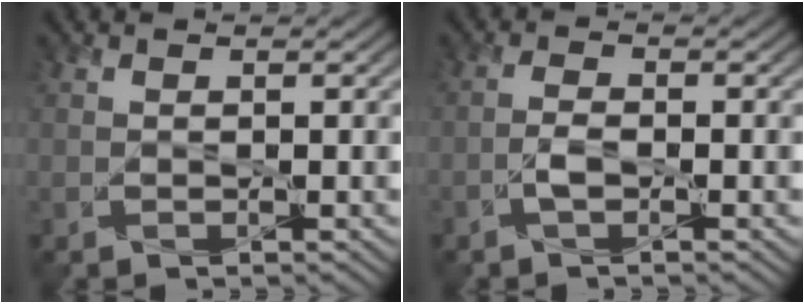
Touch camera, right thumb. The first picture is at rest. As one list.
[{"total": 2.0, "force": [-1.5, 0.1, 1.3], "torque": [-0.023, 0.005, -0.035]}]